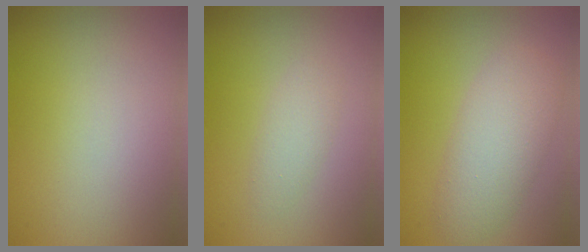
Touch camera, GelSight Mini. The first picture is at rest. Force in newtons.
{"total": 1.7, "press": 1.7, "slide": 0.1}
{"total": 4.8, "press": 4.8, "slide": 0.2}